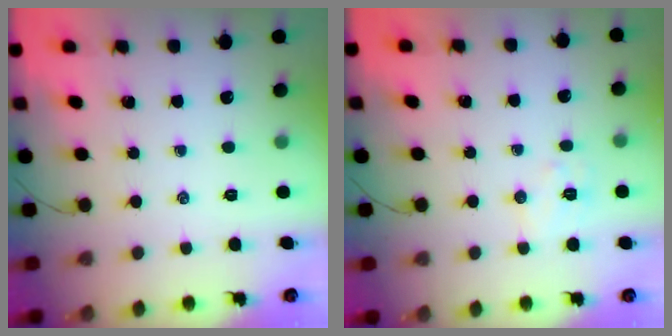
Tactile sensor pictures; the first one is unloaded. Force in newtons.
{"total": 6.8, "press": 6.8, "slide": 0.9}